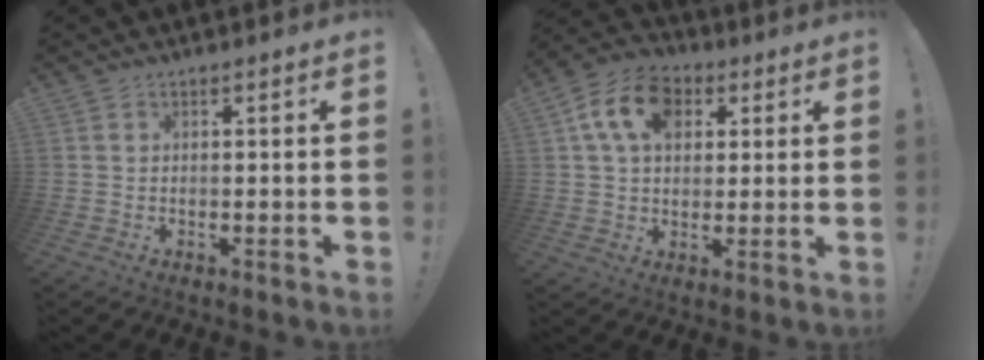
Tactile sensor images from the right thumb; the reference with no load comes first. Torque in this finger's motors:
{"motor_torque": [1.52, 1.83, 0.32, -0.21, 0.28]}